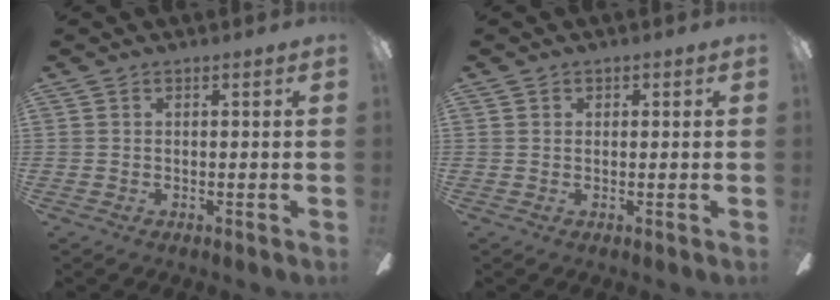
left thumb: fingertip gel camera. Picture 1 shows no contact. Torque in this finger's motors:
{"motor_torque": [0.07, -0.21, -0.19, 0.09, 0.00]}